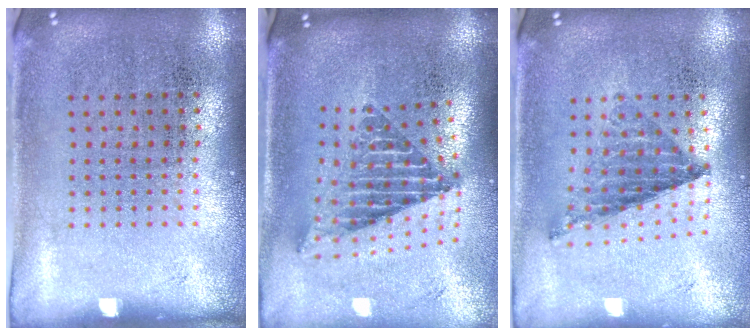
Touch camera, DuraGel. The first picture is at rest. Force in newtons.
{"total": 2.4, "press": 1.6, "slide": 1.8}
{"total": 0.8, "press": 0.8, "slide": 0.1}